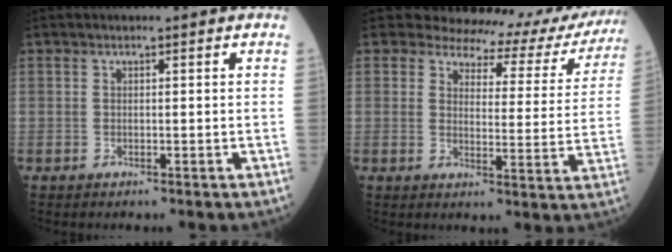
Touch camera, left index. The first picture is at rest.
{"total": 15.3, "force": [14.5, 4.4, 2.1], "torque": [0.006, -0.052, 0.139]}